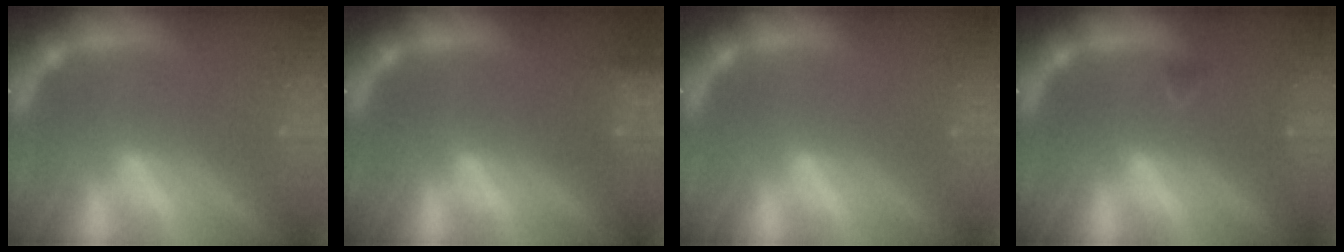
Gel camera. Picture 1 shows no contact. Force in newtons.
{"total": 2.4}
{"total": 0.0}
{"total": 0.9}